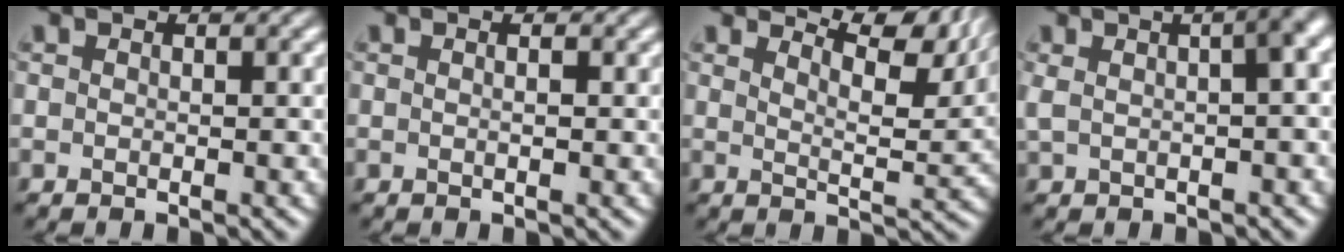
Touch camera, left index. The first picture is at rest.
{"total": 0.8, "force": [0.1, 0.1, 0.8], "torque": [-0.012, 0.001, 0.001]}
{"total": 8.6, "force": [6.8, 2.2, 4.8], "torque": [-0.061, 0.013, 0.080]}
{"total": 8.3, "force": [2.1, 3.8, 7.1], "torque": [-0.077, 0.028, 0.025]}